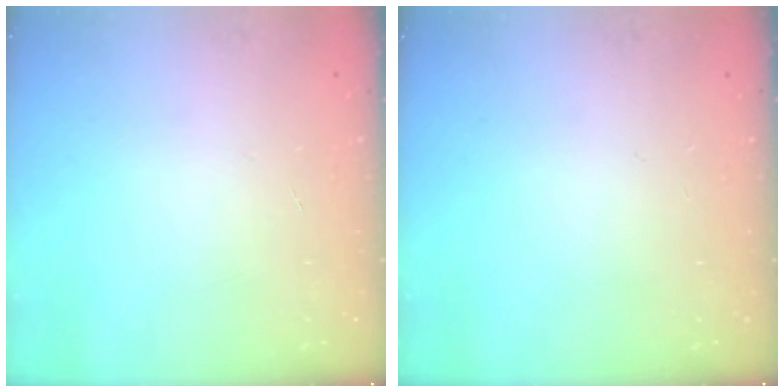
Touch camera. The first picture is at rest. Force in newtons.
{"total": 0.0}